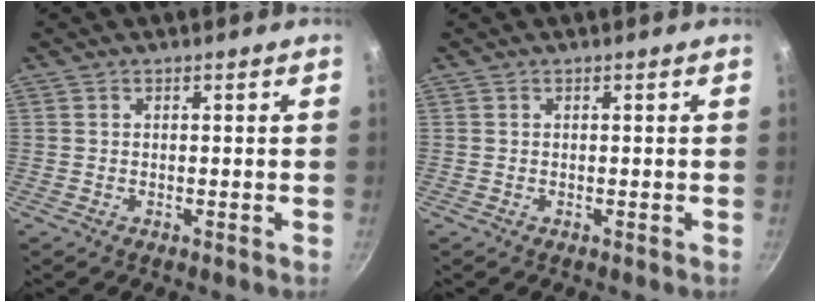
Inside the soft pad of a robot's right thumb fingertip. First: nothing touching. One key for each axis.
{"total": 0.0}